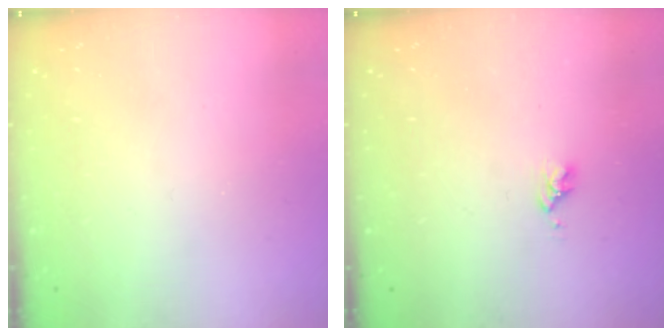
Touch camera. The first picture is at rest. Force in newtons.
{"total": 2.8, "press": 2.8, "slide": 0.3}